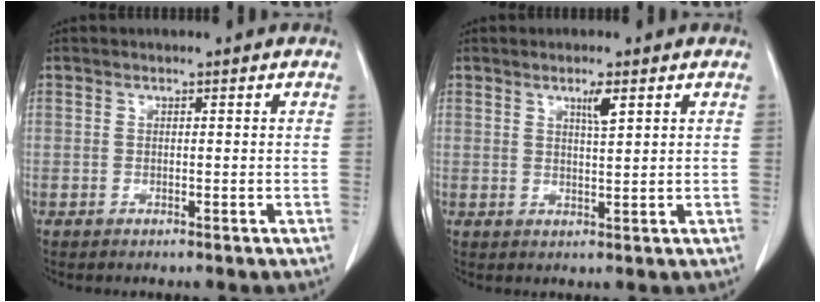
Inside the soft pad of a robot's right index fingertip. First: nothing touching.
{"total": 2.6, "force": [1.4, 0.1, 2.2], "torque": [-0.040, -0.004, 0.025]}